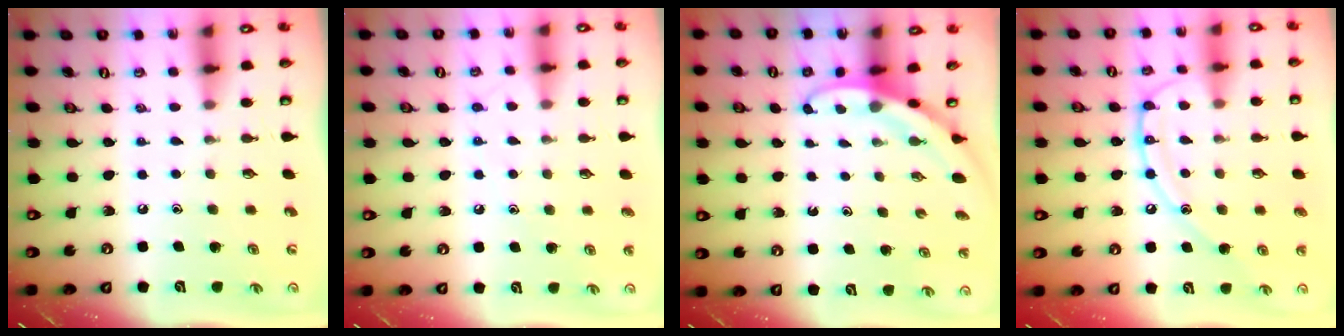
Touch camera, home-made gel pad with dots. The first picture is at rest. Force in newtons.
{"total": 8.2, "press": 8.1, "slide": 0.9}
{"total": 3.0, "press": 3.0, "slide": 0.1}
{"total": 14.2, "press": 14.2, "slide": 1.2}